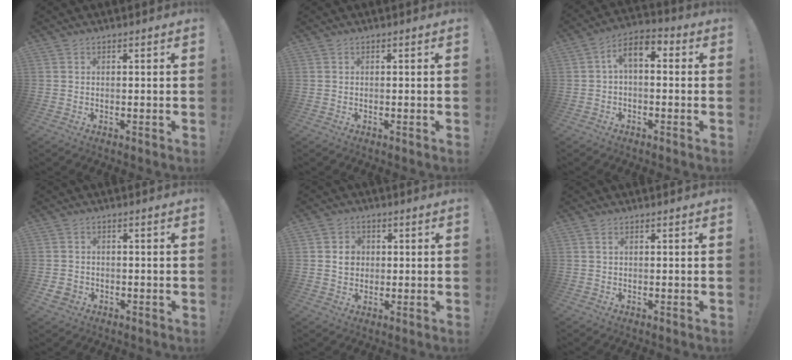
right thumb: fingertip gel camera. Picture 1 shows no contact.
{"total": 0.0}
{"total": 6.6, "force": [0.9, 3.5, 5.6], "torque": [-0.102, 0.006, 0.021]}
{"total": 2.9, "force": [-1.1, 2.4, 1.1], "torque": [-0.022, 0.000, -0.019]}
{"total": 5.5, "force": [0.9, 5.1, 1.9], "torque": [-0.021, 0.001, 0.016]}
{"total": 1.0, "force": [0.6, 0.3, 0.7], "torque": [-0.010, -0.002, 0.010]}